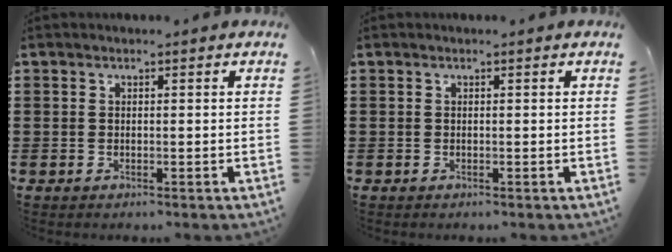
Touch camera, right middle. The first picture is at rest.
{"total": 0.0}